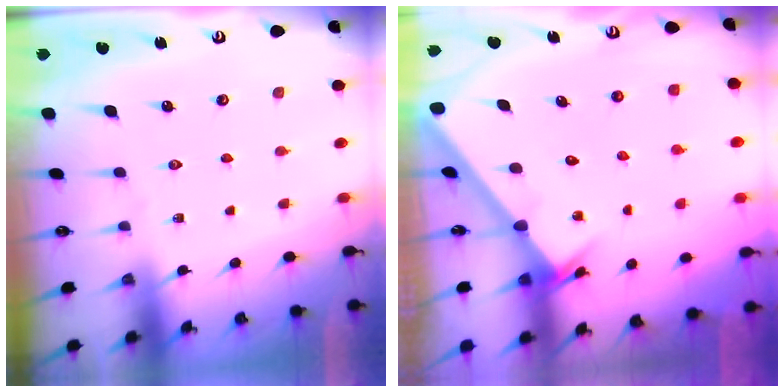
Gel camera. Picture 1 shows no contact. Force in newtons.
{"total": 2.6, "press": 2.6, "slide": 0.1}